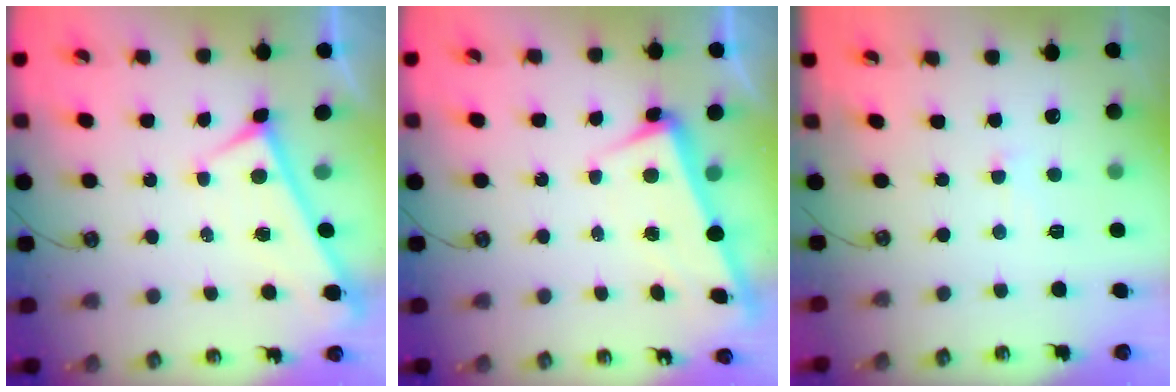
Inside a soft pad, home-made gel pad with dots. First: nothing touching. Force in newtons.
{"total": 3.1, "press": 3.0, "slide": 0.9}
{"total": 0.9, "press": 0.6, "slide": 0.7}